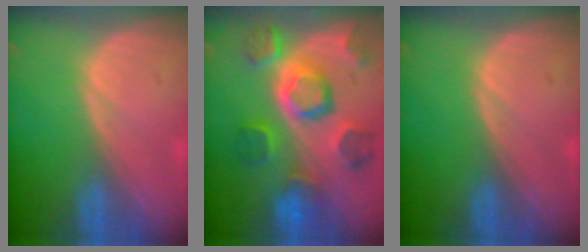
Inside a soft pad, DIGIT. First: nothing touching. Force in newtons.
{"total": 11.3, "press": 10.0, "slide": 5.3}
{"total": 0.0}